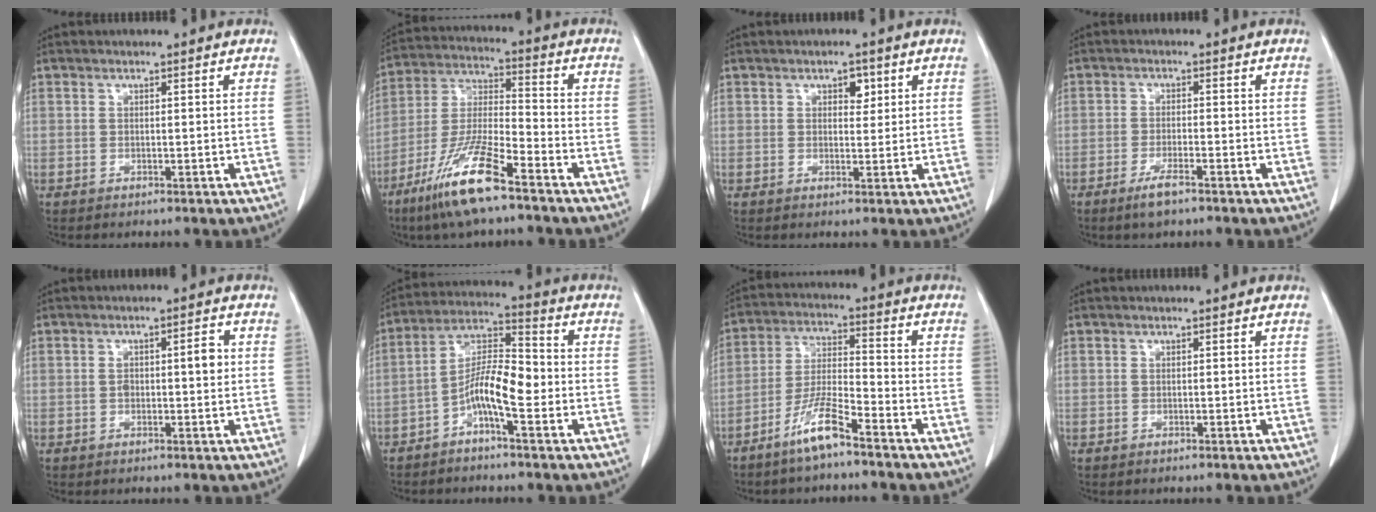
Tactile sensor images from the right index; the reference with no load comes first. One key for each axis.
{"total": 13.4, "fx": -8.6, "fy": 1.3, "fz": 10.2, "tx": -0.216, "ty": -0.031, "tz": -0.167}
{"total": 2.3, "fx": 1.1, "fy": 1.3, "fz": 1.5, "tx": -0.018, "ty": 0.001, "tz": 0.016}
{"total": 3.6, "fx": -2.5, "fy": 0.4, "fz": 2.5, "tx": -0.053, "ty": -0.005, "tz": -0.045}
{"total": 3.9, "fx": 0.4, "fy": 1.3, "fz": 3.6, "tx": -0.063, "ty": 0.012, "tz": 0.008}
{"total": 8.6, "fx": -3.1, "fy": 1.8, "fz": 7.8, "tx": -0.150, "ty": 0.023, "tz": -0.061}
{"total": 8.6, "fx": -6.1, "fy": 0.5, "fz": 6.0, "tx": -0.127, "ty": -0.017, "tz": -0.125}
{"total": 0.0}